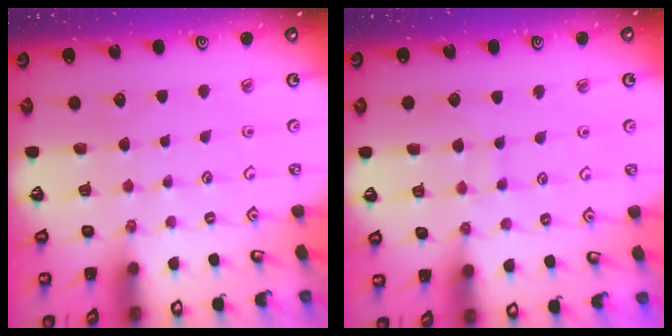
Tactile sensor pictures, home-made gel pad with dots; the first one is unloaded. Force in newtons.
{"total": 6.4, "press": 6.4, "slide": 0.1}